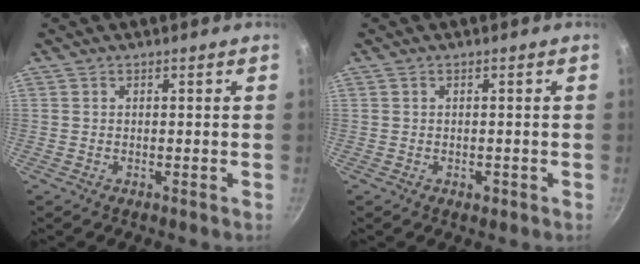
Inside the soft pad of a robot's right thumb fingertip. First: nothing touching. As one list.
[{"total": 1.3, "force": [-0.5, 0.9, 0.9], "torque": [-0.007, 0.000, -0.007]}]